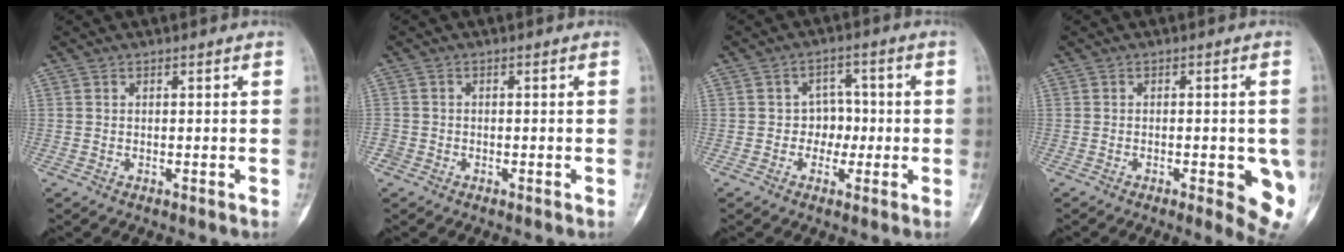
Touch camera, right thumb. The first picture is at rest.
{"total": 2.0, "force": [-1.1, 1.6, 0.1], "torque": [0.007, 0.008, -0.027]}
{"total": 5.1, "force": [-0.9, 4.4, 2.6], "torque": [0.008, 0.018, -0.022]}
{"total": 9.5, "force": [-2.5, 3.2, 8.6], "torque": [-0.085, -0.010, -0.025]}